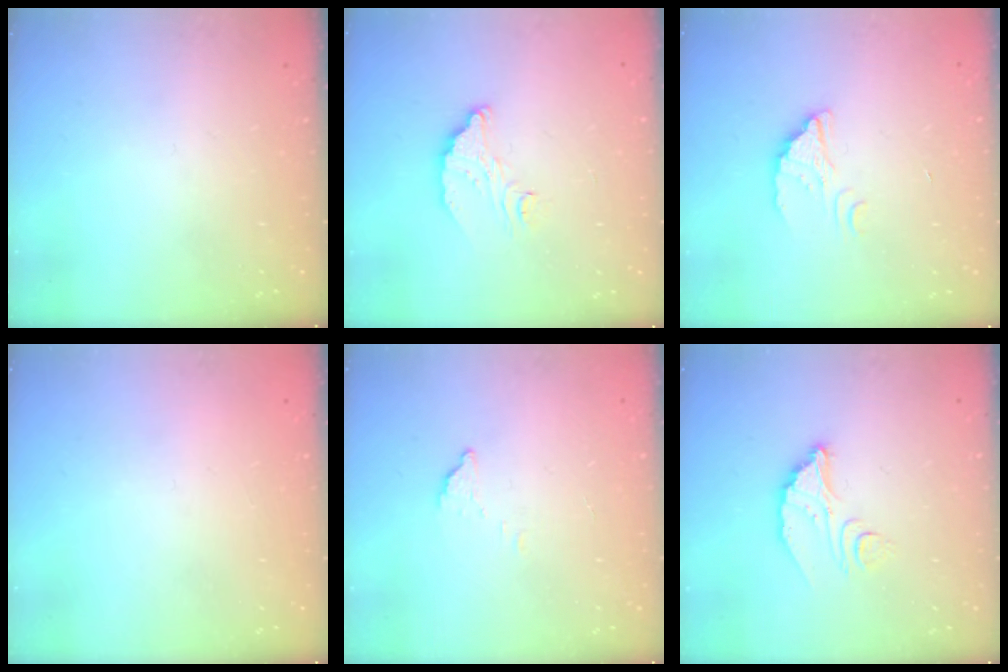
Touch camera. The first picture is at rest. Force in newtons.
{"total": 6.4, "press": 6.4, "slide": 0.1}
{"total": 2.4, "press": 2.4, "slide": 0.0}
{"total": 2.1, "press": 2.1, "slide": 0.1}
{"total": 2.3, "press": 2.3, "slide": 0.1}
{"total": 7.6, "press": 7.6, "slide": 0.7}